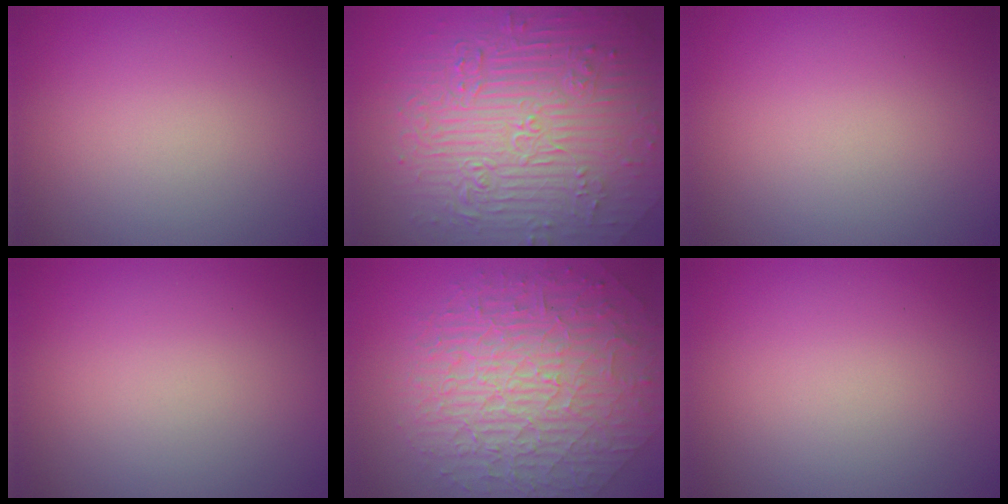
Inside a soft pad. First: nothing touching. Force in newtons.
{"total": 11.0, "press": 7.3, "slide": 8.3}
{"total": 0.0}
{"total": 0.0}
{"total": 10.2, "press": 6.7, "slide": 7.8}
{"total": 0.0}